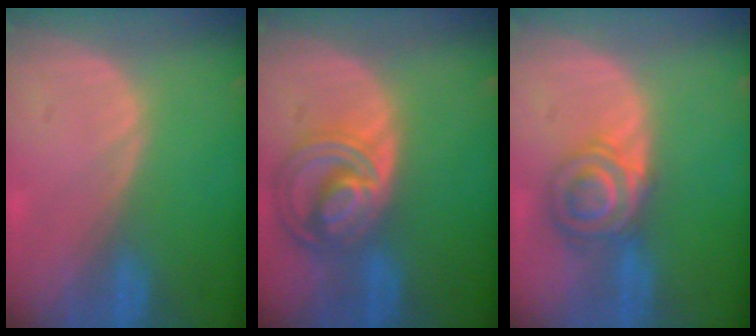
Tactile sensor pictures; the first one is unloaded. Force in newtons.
{"total": 8.7, "press": 7.5, "slide": 4.4}
{"total": 7.1, "press": 6.0, "slide": 3.8}